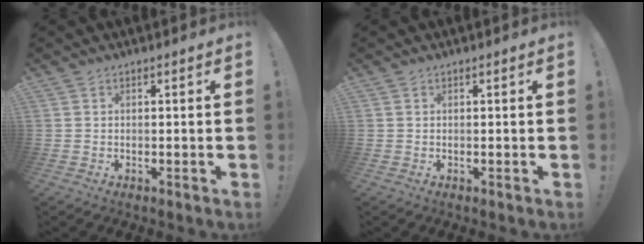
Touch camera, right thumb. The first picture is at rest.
{"total": 0.0}